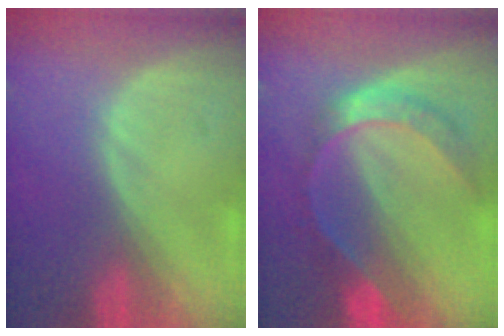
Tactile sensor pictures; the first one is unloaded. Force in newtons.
{"total": 7.9, "press": 6.5, "slide": 4.4}